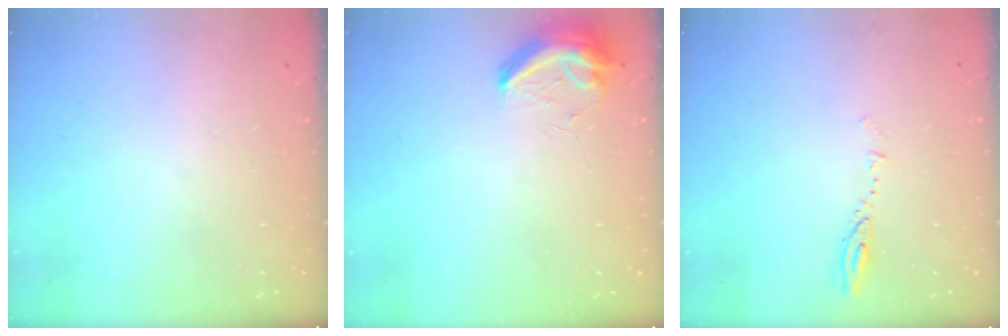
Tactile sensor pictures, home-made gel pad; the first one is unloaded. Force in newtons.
{"total": 8.4, "press": 8.3, "slide": 0.7}
{"total": 4.9, "press": 4.8, "slide": 0.6}